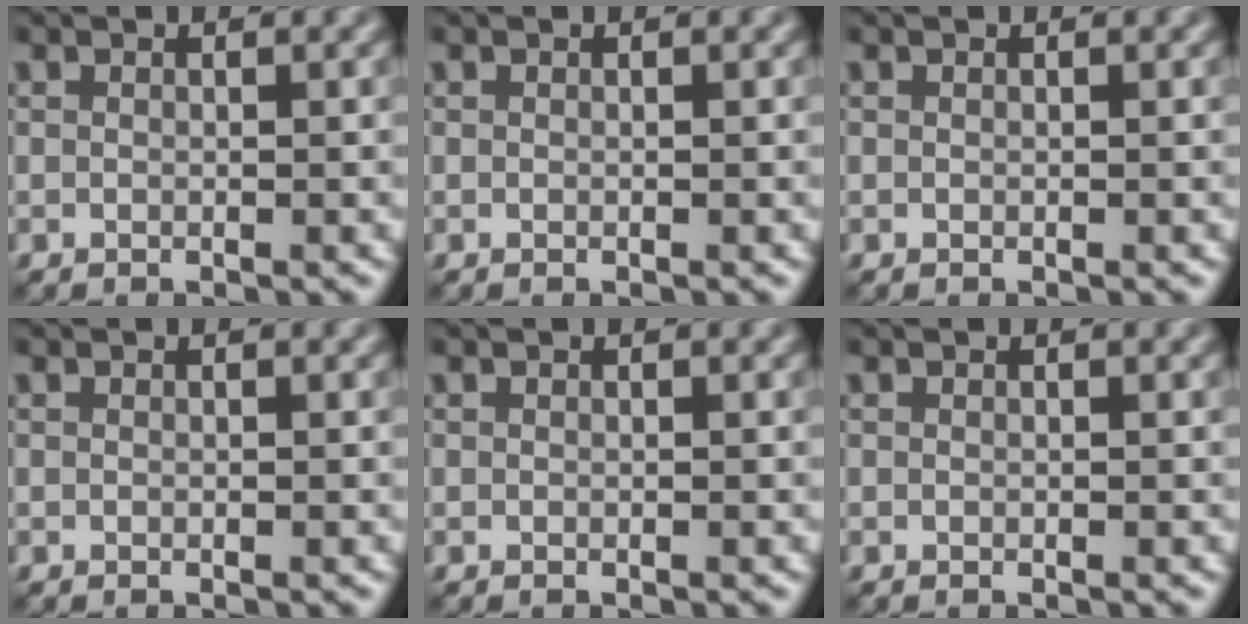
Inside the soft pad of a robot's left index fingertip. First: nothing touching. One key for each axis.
{"total": 0.0}
{"total": 0.0}
{"total": 0.0}
{"total": 0.0}
{"total": 0.0}